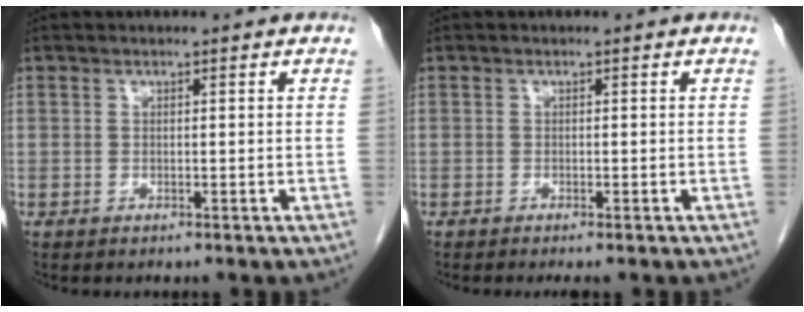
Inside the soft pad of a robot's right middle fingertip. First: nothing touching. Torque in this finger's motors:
{"motor_torque": [0.18, -0.17, 0.04, 0.01]}